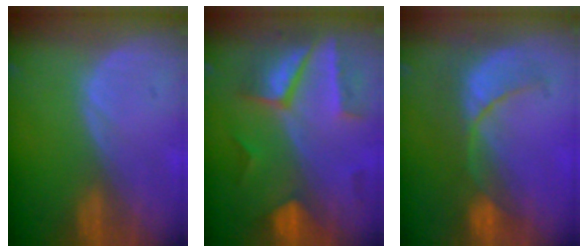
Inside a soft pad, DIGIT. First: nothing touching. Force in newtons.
{"total": 8.5, "press": 7.8, "slide": 3.4}
{"total": 7.9, "press": 7.8, "slide": 1.6}